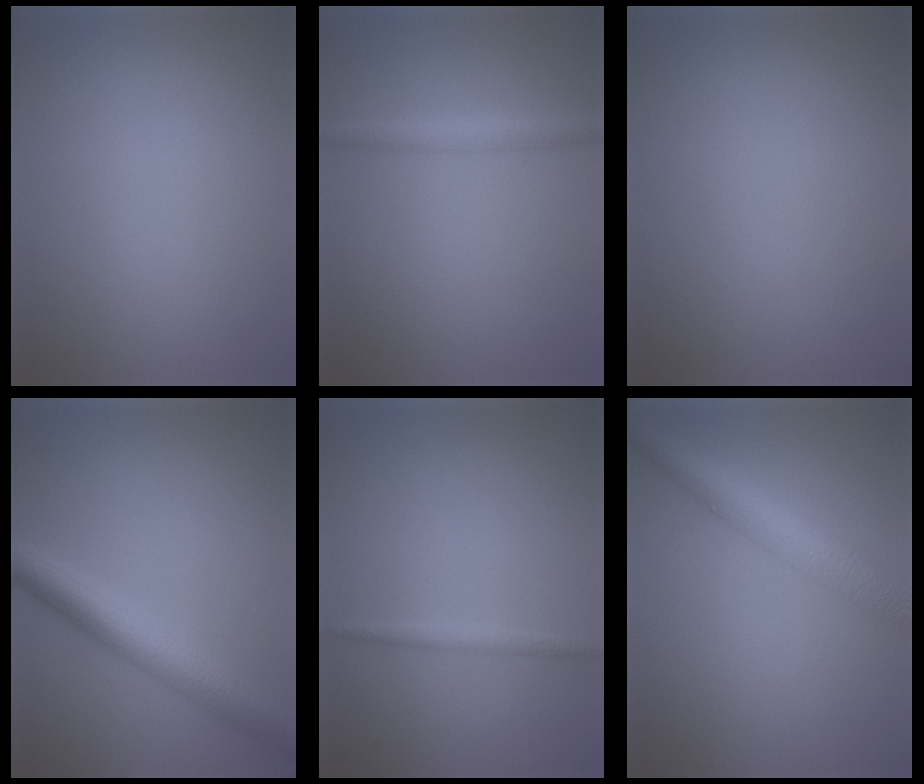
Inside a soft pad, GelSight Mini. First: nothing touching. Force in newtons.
{"total": 2.2, "press": 2.2, "slide": 0.1}
{"total": 0.0}
{"total": 5.6, "press": 5.6, "slide": 0.2}
{"total": 1.2, "press": 1.2, "slide": 0.1}
{"total": 5.3, "press": 5.3, "slide": 0.1}